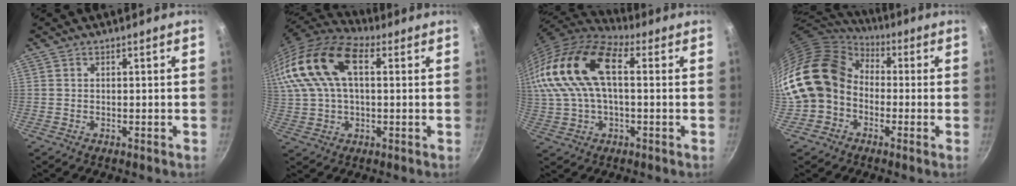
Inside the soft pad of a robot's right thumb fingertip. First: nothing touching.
{"total": 21.4, "force": [5.9, 12.3, 16.5], "torque": [-0.341, 0.029, 0.097]}
{"total": 21.8, "force": [4.4, 12.1, 17.6], "torque": [-0.366, 0.029, 0.068]}
{"total": 16.8, "force": [-1.1, 14.0, 9.3], "torque": [-0.159, 0.048, -0.034]}